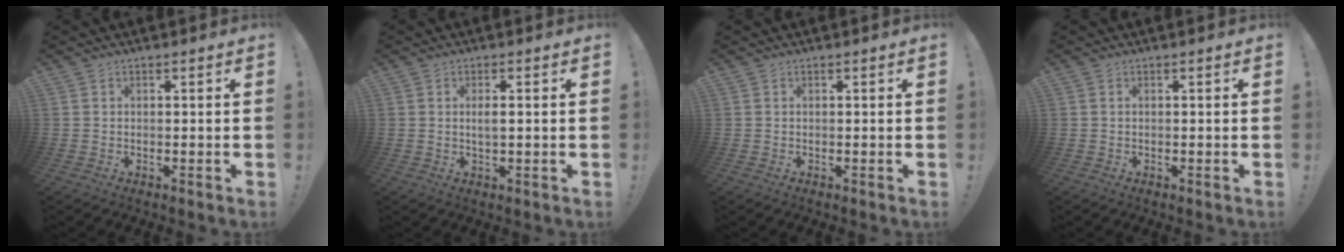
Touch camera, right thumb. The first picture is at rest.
{"total": 2.4, "force": [0.1, 0.5, 2.4], "torque": [-0.035, -0.005, -0.003]}
{"total": 0.0}
{"total": 0.0}